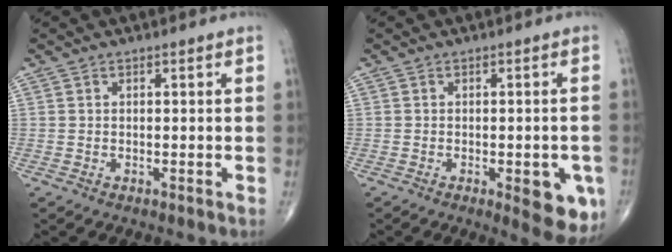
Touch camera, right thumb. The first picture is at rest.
{"total": 8.6, "force": [-3.0, 3.1, 7.4], "torque": [-0.065, -0.003, -0.030]}